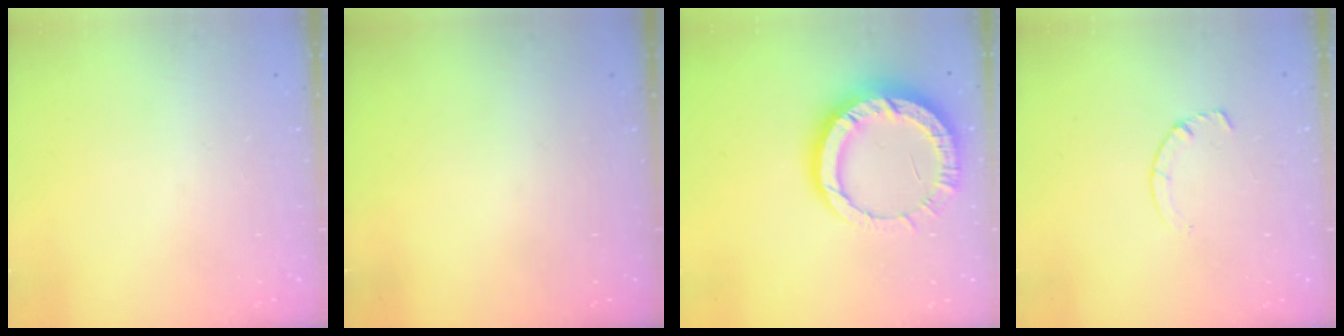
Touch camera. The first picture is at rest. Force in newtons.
{"total": 0.0}
{"total": 14.0, "press": 13.9, "slide": 1.4}
{"total": 2.9, "press": 2.9, "slide": 0.4}